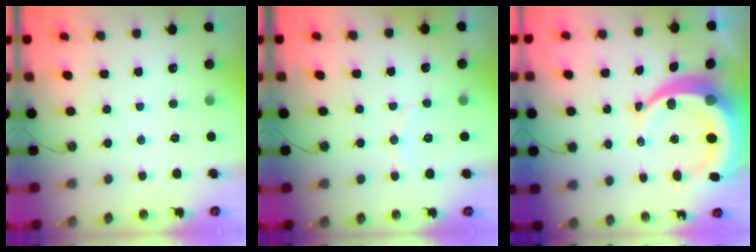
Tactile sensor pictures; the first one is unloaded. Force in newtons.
{"total": 5.6, "press": 5.5, "slide": 0.6}
{"total": 14.3, "press": 14.2, "slide": 1.8}